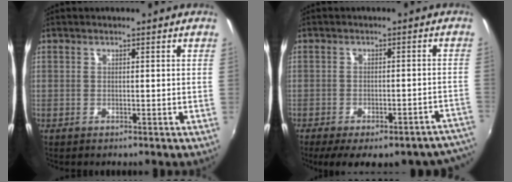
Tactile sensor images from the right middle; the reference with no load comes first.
{"total": 16.5, "force": [-13.5, 4.5, 8.4], "torque": [-0.116, -0.018, -0.158]}